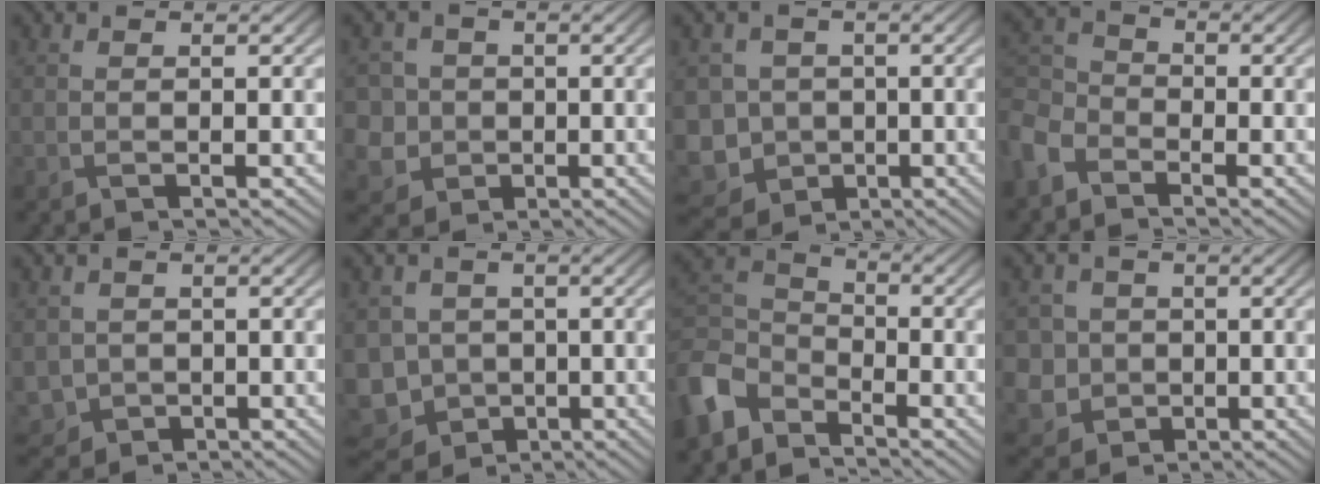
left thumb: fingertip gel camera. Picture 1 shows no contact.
{"total": 6.3, "force": [-0.2, 6.1, 1.6], "torque": [-0.068, 0.010, -0.025]}
{"total": 9.2, "force": [-3.1, 8.2, 3.0], "torque": [-0.092, -0.024, -0.075]}
{"total": 5.8, "force": [-3.9, 3.6, 2.3], "torque": [-0.070, -0.001, -0.100]}
{"total": 3.1, "force": [-0.4, 3.0, 0.7], "torque": [-0.031, -0.014, -0.011]}
{"total": 10.3, "force": [-3.2, 9.1, 3.7], "torque": [-0.116, -0.029, -0.071]}
{"total": 6.7, "force": [-4.8, 3.9, 2.5], "torque": [-0.070, -0.004, -0.121]}
{"total": 5.6, "force": [-0.3, 5.5, 1.3], "torque": [-0.050, -0.004, -0.025]}